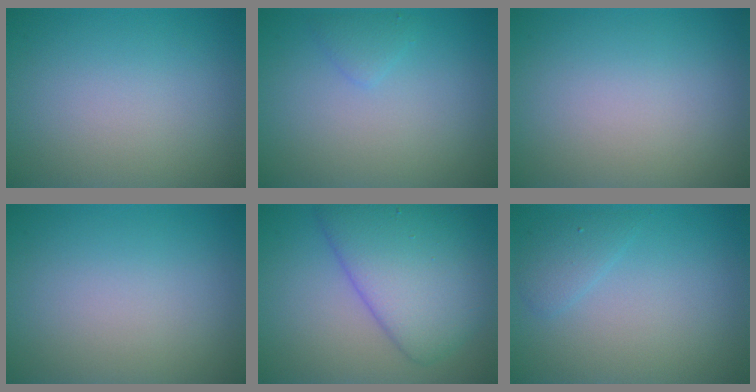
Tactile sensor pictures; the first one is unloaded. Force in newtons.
{"total": 1.0, "press": 1.0, "slide": 0.1}
{"total": 0.0}
{"total": 0.0}
{"total": 7.5, "press": 7.5, "slide": 0.3}
{"total": 1.5, "press": 1.5, "slide": 0.1}